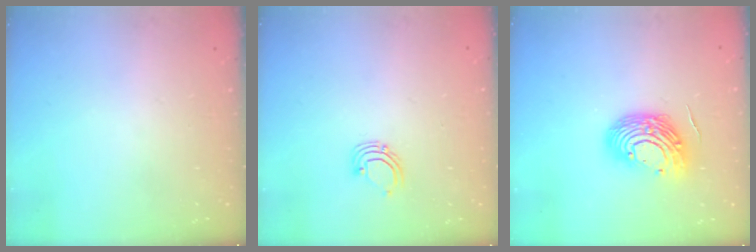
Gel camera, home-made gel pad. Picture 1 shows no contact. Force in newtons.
{"total": 3.4, "press": 3.4, "slide": 0.3}
{"total": 12.6, "press": 12.5, "slide": 1.7}